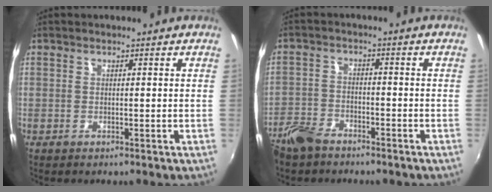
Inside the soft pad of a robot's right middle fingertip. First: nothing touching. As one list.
[{"total": 6.8, "force": [-5.2, 3.6, 2.5], "torque": [-0.070, 0.004, -0.096]}]